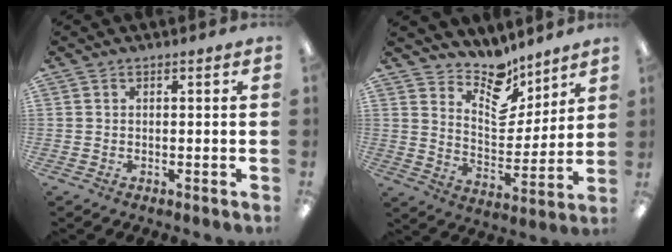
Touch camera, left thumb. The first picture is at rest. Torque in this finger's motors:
{"motor_torque": [0.06, 0.01, -0.27, -0.27, 0.01]}